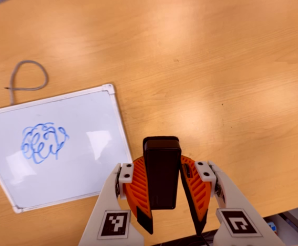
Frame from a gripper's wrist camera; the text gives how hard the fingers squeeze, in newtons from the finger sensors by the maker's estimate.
{"total": 8.1, "left": 6.5, "right": 9.6}